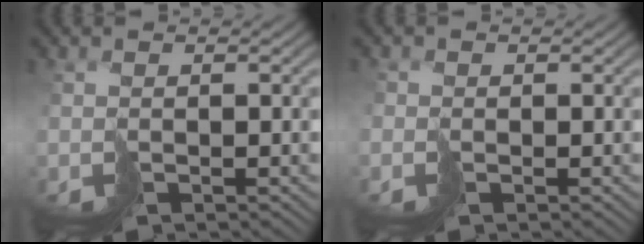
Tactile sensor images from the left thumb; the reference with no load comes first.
{"total": 1.1, "force": [-0.6, 0.9, 0.3], "torque": [-0.011, -0.004, -0.012]}